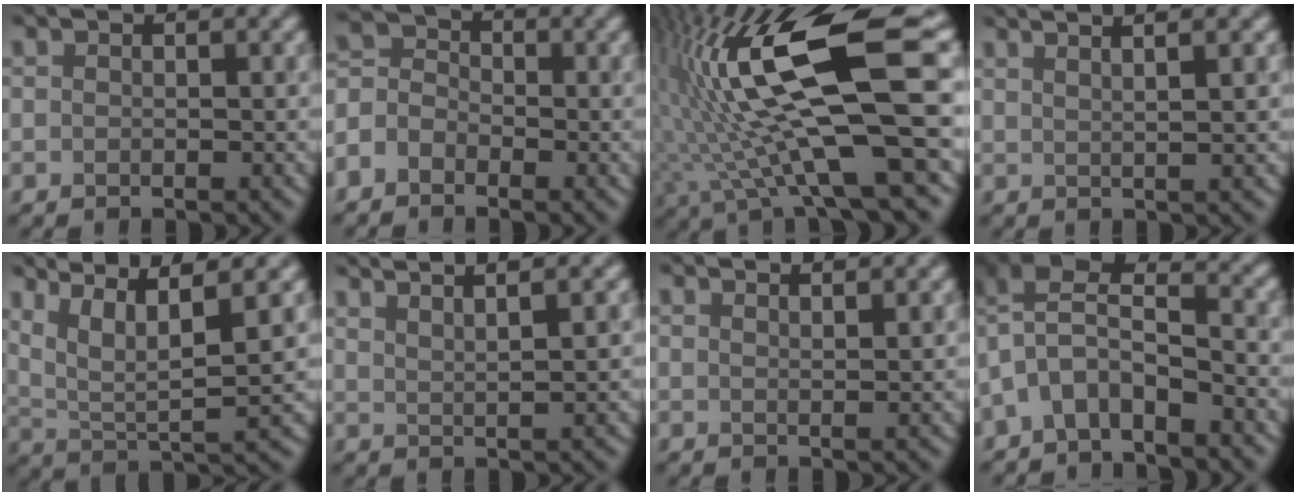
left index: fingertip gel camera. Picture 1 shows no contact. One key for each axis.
{"total": 3.2, "fx": -2.3, "fy": 1.9, "fz": 1.1, "tx": -0.028, "ty": 0.008, "tz": -0.045}
{"total": 15.3, "fx": 1.9, "fy": 3.5, "fz": 14.8, "tx": -0.275, "ty": 0.009, "tz": 0.045}
{"total": 5.7, "fx": 3.7, "fy": 1.8, "fz": 4.0, "tx": -0.037, "ty": 0.041, "tz": 0.027}
{"total": 8.7, "fx": 5.0, "fy": 1.7, "fz": 6.9, "tx": -0.134, "ty": 0.017, "tz": 0.105}
{"total": 5.2, "fx": 4.0, "fy": 0.9, "fz": 3.1, "tx": -0.029, "ty": 0.027, "tz": 0.043}
{"total": 3.5, "fx": 2.7, "fy": 1.1, "fz": 2.0, "tx": 0.002, "ty": 0.026, "tz": 0.008}
{"total": 5.0, "fx": -2.6, "fy": 2.6, "fz": 3.4, "tx": -0.067, "ty": 0.017, "tz": -0.048}